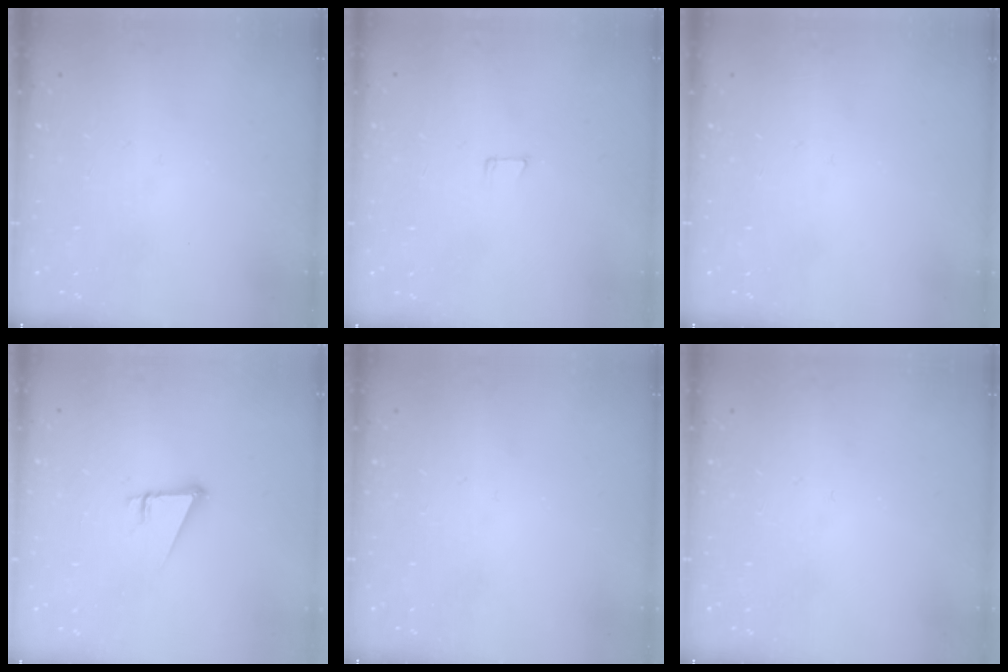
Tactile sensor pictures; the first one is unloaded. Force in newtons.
{"total": 4.3, "press": 4.3, "slide": 0.4}
{"total": 0.0}
{"total": 3.6, "press": 3.6, "slide": 0.3}
{"total": 0.0}
{"total": 0.0}